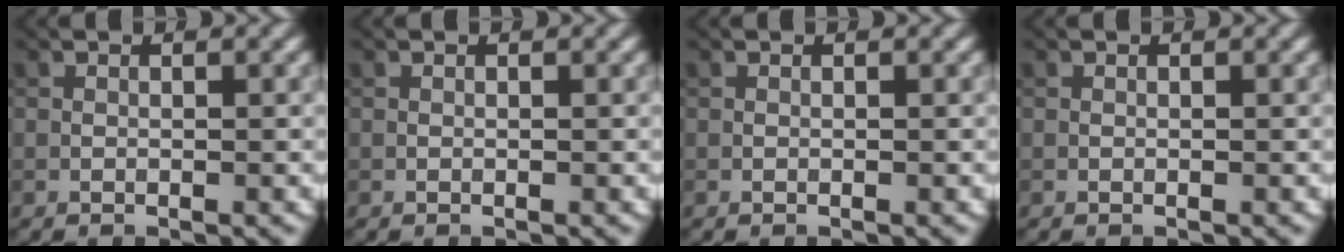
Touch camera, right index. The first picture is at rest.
{"total": 0.0}
{"total": 0.0}
{"total": 0.0}